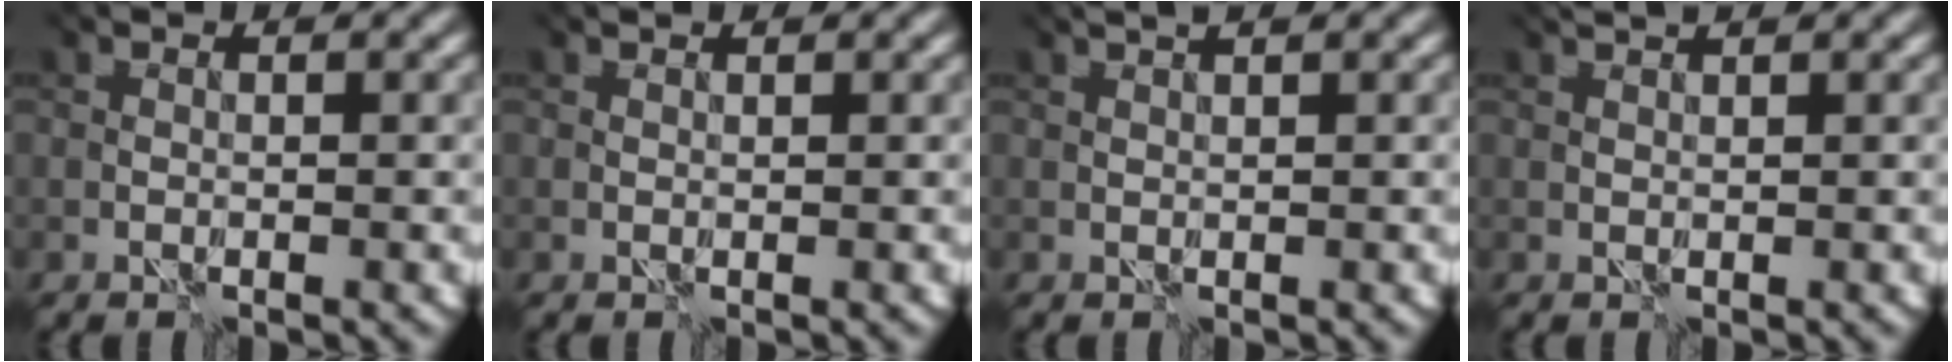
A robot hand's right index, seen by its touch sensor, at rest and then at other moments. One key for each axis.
{"total": 0.8, "fx": 0.8, "fy": 0.2, "fz": 0.1, "tx": -0.005, "ty": 0.000, "tz": 0.015}
{"total": 1.4, "fx": 1.2, "fy": -0.7, "fz": 0.1, "tx": -0.004, "ty": -0.002, "tz": 0.026}
{"total": 2.2, "fx": 2.1, "fy": -0.1, "fz": 0.6, "tx": -0.014, "ty": 0.005, "tz": 0.030}